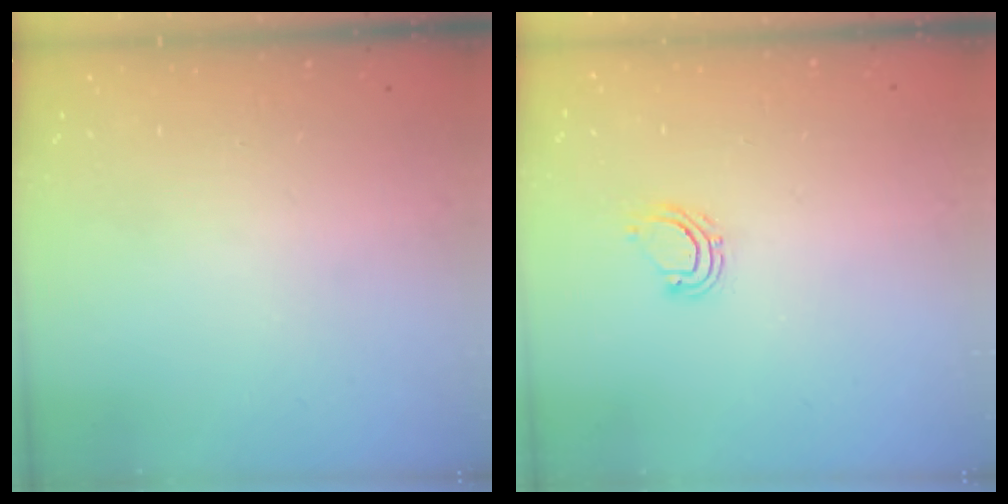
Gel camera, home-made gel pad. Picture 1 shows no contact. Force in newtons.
{"total": 4.5, "press": 4.5, "slide": 0.2}